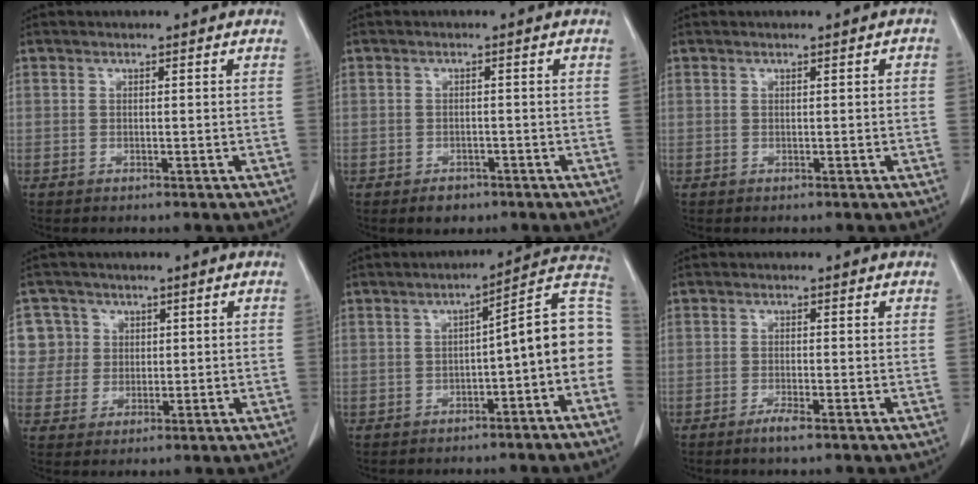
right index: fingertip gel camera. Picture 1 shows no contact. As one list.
[{"total": 2.4, "force": [-1.5, 1.8, 0.7], "torque": [-0.008, 0.003, -0.016]}, {"total": 0.8, "force": [0.1, 0.2, 0.7], "torque": [-0.009, 0.003, 0.003]}, {"total": 6.5, "force": [1.9, 6.2, 0.1], "torque": [0.008, 0.017, 0.044]}, {"total": 10.9, "force": [-2.6, 1.9, 10.4], "torque": [-0.125, 0.043, -0.037]}, {"total": 2.0, "force": [-1.3, 0.0, 1.5], "torque": [-0.029, -0.003, -0.025]}]